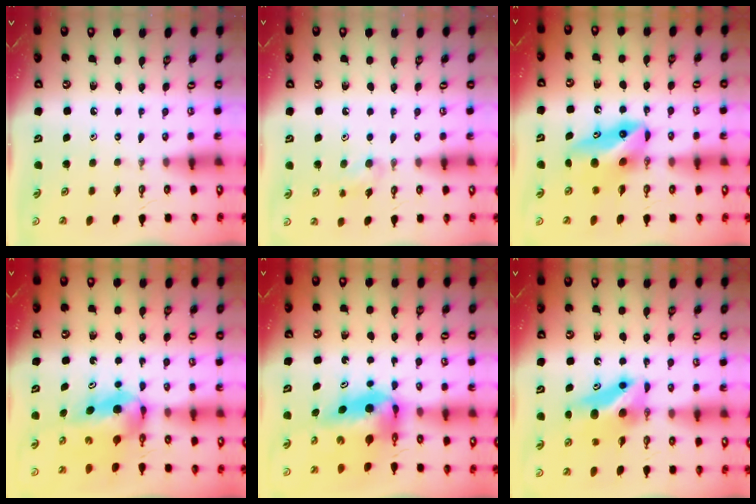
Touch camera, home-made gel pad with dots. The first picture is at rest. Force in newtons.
{"total": 8.4, "press": 7.5, "slide": 3.7}
{"total": 9.8, "press": 9.1, "slide": 3.6}
{"total": 5.4, "press": 5.2, "slide": 1.5}
{"total": 8.0, "press": 7.8, "slide": 1.9}
{"total": 6.7, "press": 6.6, "slide": 1.1}